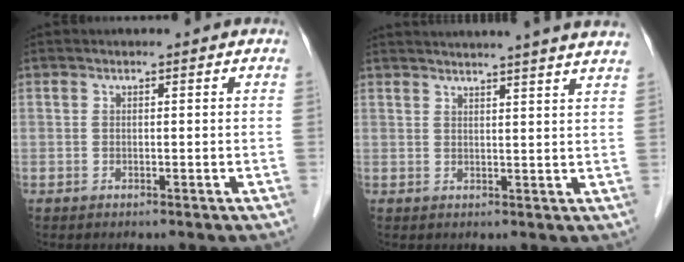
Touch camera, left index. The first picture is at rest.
{"total": 18.5, "force": [17.1, -0.9, 7.0], "torque": [-0.111, -0.010, 0.207]}